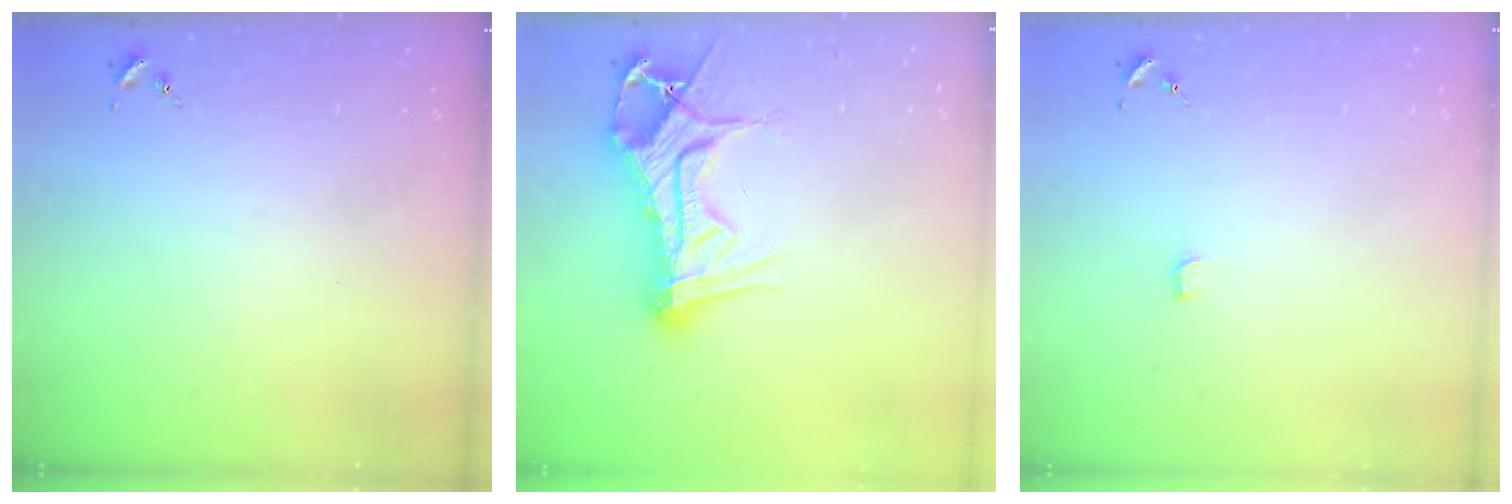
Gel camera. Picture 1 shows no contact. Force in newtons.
{"total": 16.8, "press": 16.8, "slide": 1.4}
{"total": 2.2, "press": 2.2, "slide": 0.2}